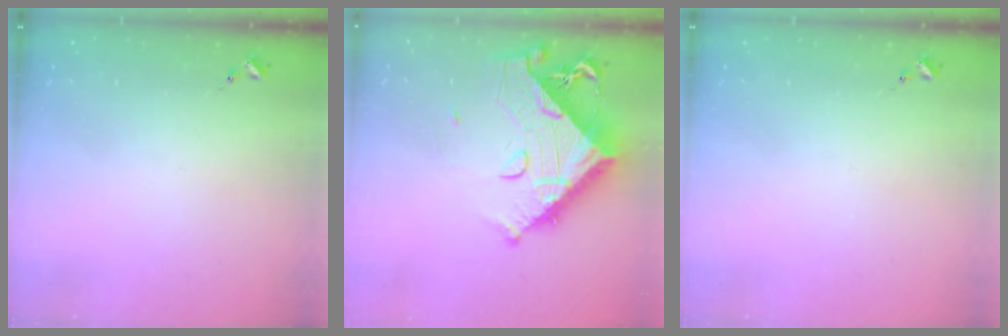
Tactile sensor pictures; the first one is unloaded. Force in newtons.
{"total": 20.0, "press": 19.9, "slide": 2.3}
{"total": 0.0}